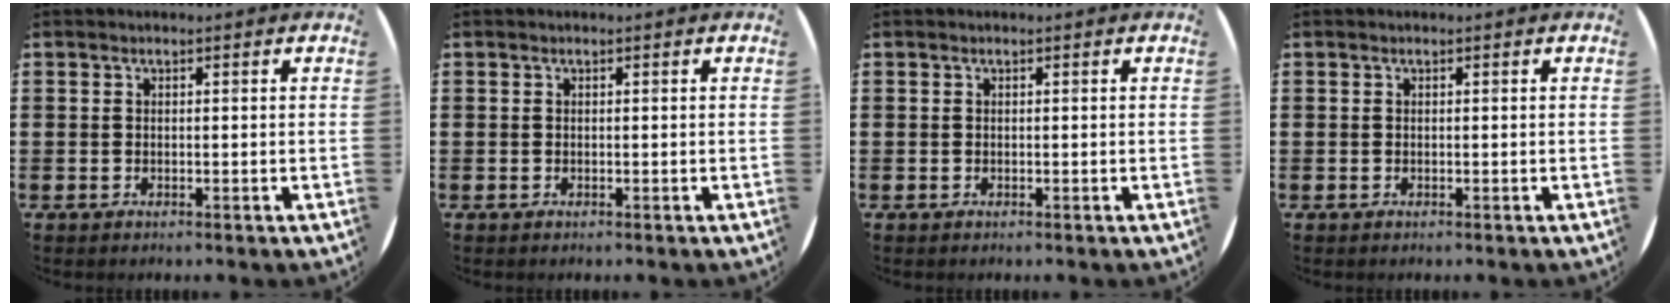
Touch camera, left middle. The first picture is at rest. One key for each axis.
{"total": 0.0}
{"total": 0.0}
{"total": 0.0}